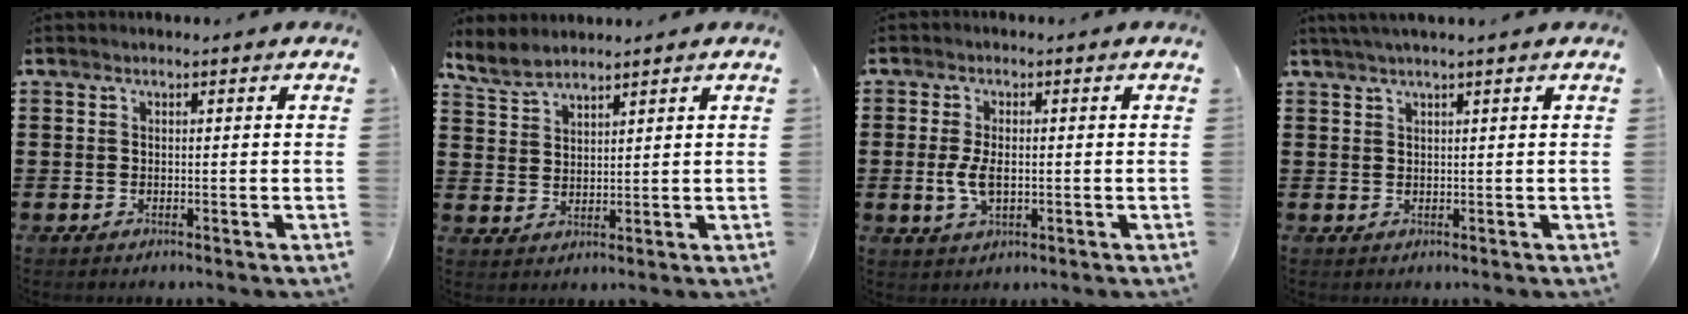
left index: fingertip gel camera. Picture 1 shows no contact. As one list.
[{"total": 3.6, "force": [3.3, 1.0, 0.9], "torque": [-0.029, -0.003, 0.063]}, {"total": 4.2, "force": [-0.5, 2.1, 3.7], "torque": [-0.090, -0.004, -0.015]}, {"total": 1.5, "force": [1.0, -0.2, 1.1], "torque": [-0.019, 0.000, 0.019]}]